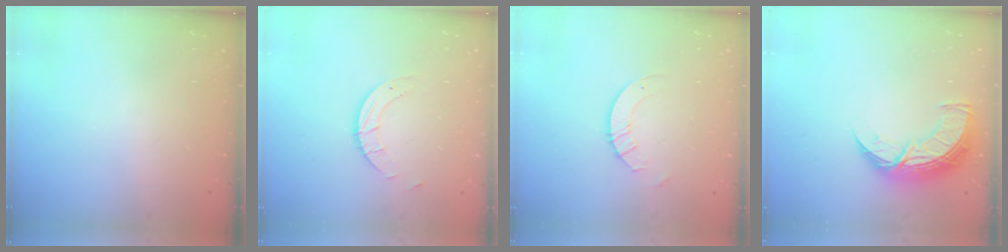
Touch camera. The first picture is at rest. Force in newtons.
{"total": 4.3, "press": 4.3, "slide": 0.3}
{"total": 3.6, "press": 3.6, "slide": 0.4}
{"total": 10.7, "press": 10.6, "slide": 0.8}